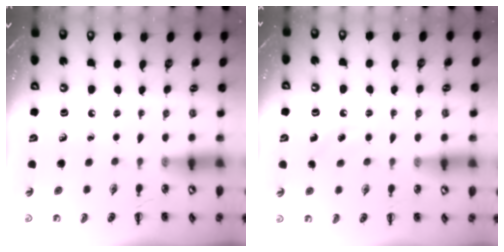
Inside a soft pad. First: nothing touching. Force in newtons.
{"total": 4.7, "press": 4.5, "slide": 1.1}